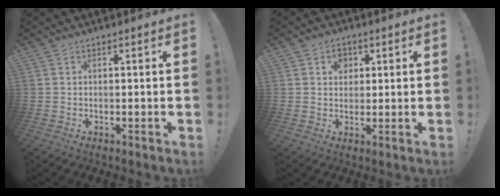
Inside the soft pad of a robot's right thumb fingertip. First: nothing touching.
{"total": 4.7, "force": [1.8, 3.9, 1.9], "torque": [-0.014, -0.006, 0.029]}